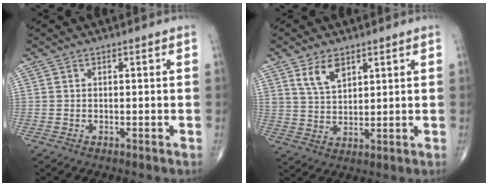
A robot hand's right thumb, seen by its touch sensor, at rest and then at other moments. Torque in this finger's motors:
{"motor_torque": [0.00, 0.09, 0.54, 0.52, 0.02]}